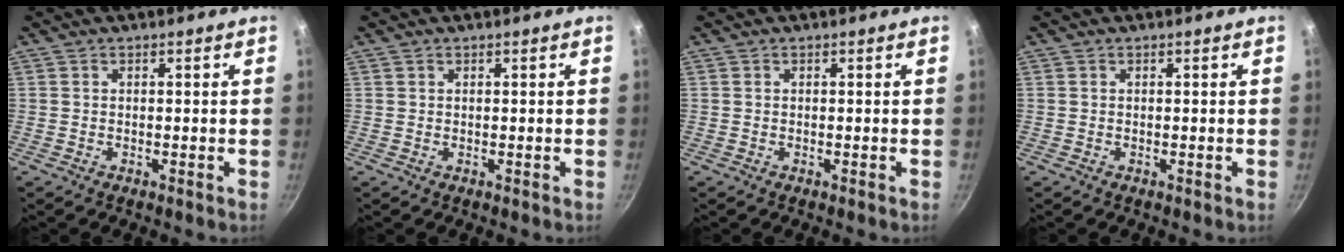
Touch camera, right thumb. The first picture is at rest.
{"total": 0.0}
{"total": 0.0}
{"total": 0.0}